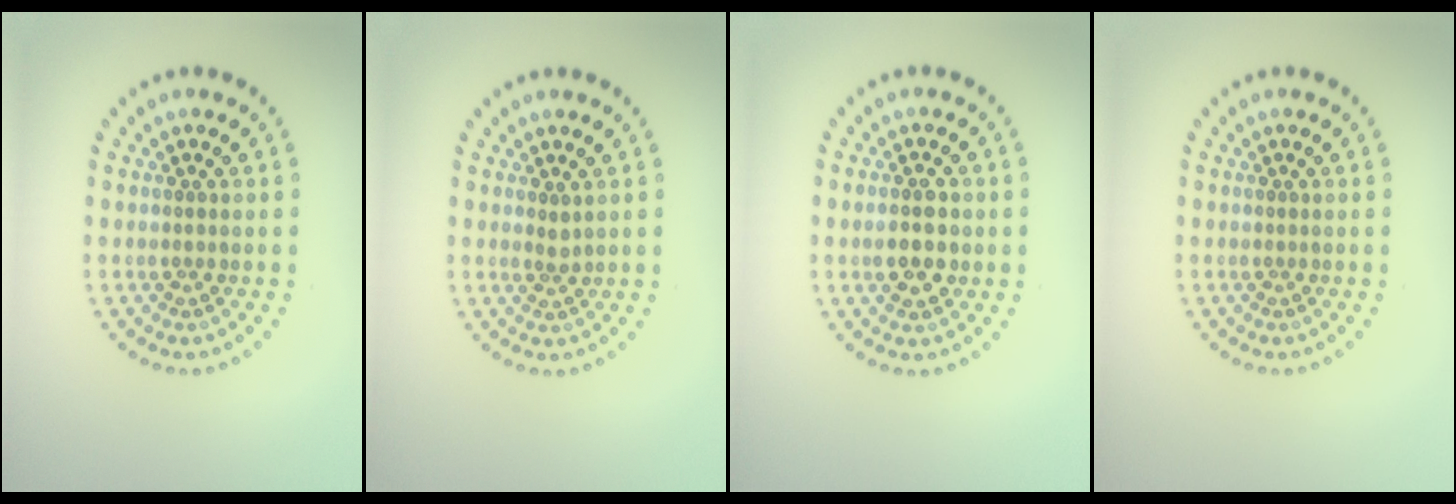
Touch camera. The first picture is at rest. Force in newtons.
{"total": 1.0, "press": 0.7, "slide": 0.7}
{"total": 3.0, "press": 3.0, "slide": 0.1}
{"total": 0.0}